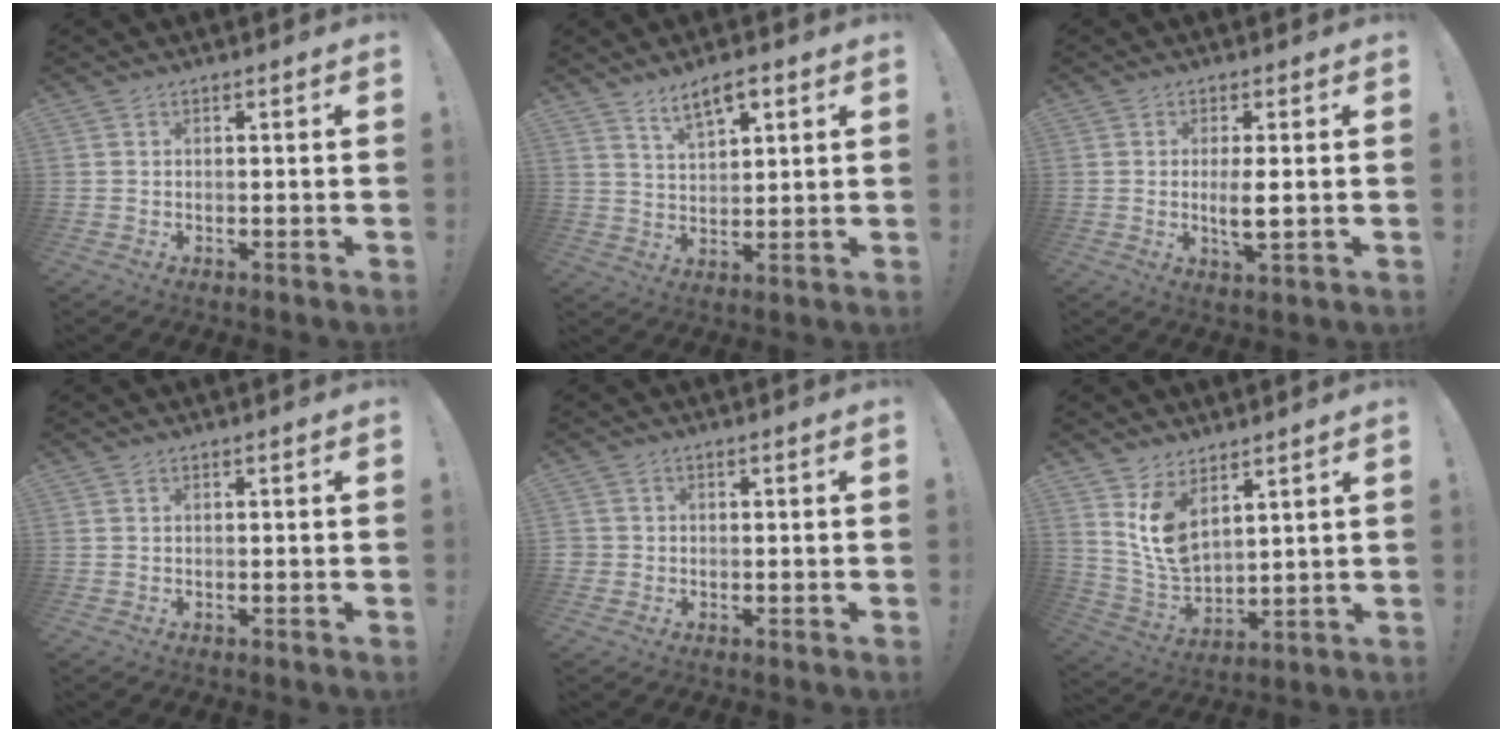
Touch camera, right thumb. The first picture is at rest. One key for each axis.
{"total": 7.5, "fx": 5.0, "fy": 3.2, "fz": 4.7, "tx": -0.070, "ty": -0.021, "tz": 0.086}
{"total": 4.9, "fx": 0.0, "fy": 0.9, "fz": 4.8, "tx": -0.088, "ty": -0.016, "tz": -0.005}
{"total": 0.0}
{"total": 1.7, "fx": -0.4, "fy": 1.6, "fz": 0.5, "tx": -0.003, "ty": 0.004, "tz": -0.007}
{"total": 10.4, "fx": 6.6, "fy": 5.8, "fz": 5.6, "tx": -0.115, "ty": -0.046, "tz": 0.127}